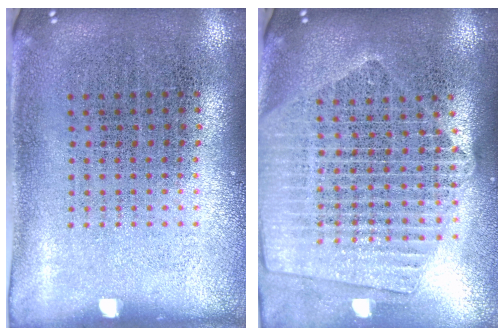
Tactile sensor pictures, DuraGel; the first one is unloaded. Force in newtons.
{"total": 2.3, "press": 2.0, "slide": 1.1}